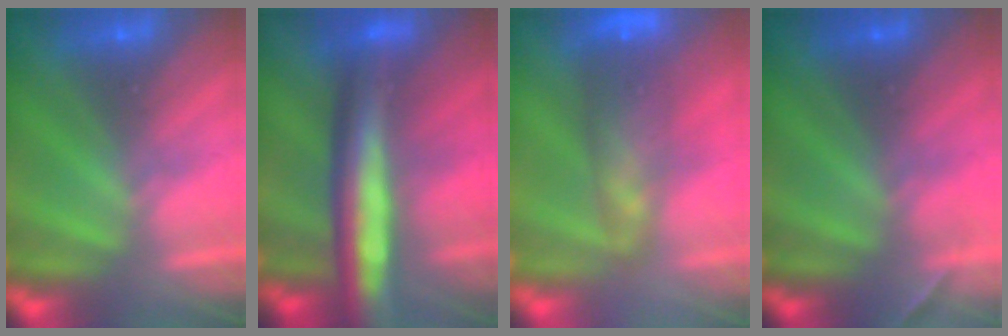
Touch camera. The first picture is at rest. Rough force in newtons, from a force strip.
{"total": 8.6}
{"total": 6.9}
{"total": 1.7}